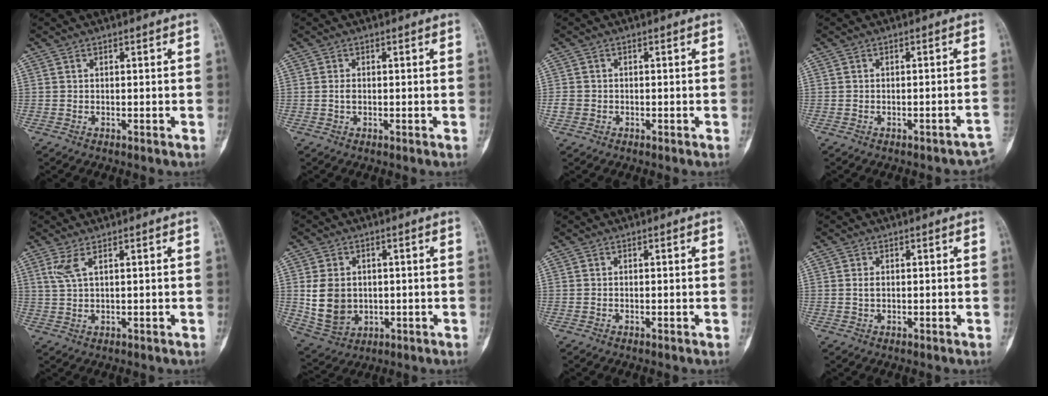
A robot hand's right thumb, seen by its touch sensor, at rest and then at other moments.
{"total": 1.1, "force": [-0.1, 0.7, 0.8], "torque": [-0.011, 0.000, -0.001]}
{"total": 2.0, "force": [-0.5, 1.7, 0.7], "torque": [-0.013, 0.005, -0.009]}
{"total": 2.9, "force": [-2.1, 1.1, 1.6], "torque": [-0.007, 0.026, -0.022]}
{"total": 3.3, "force": [1.6, 0.7, 2.9], "torque": [-0.075, -0.001, 0.042]}
{"total": 9.3, "force": [0.4, 7.4, 5.6], "torque": [-0.092, -0.002, 0.028]}
{"total": 0.0}
{"total": 1.1, "force": [0.2, 0.7, 0.8], "torque": [-0.016, 0.000, 0.004]}